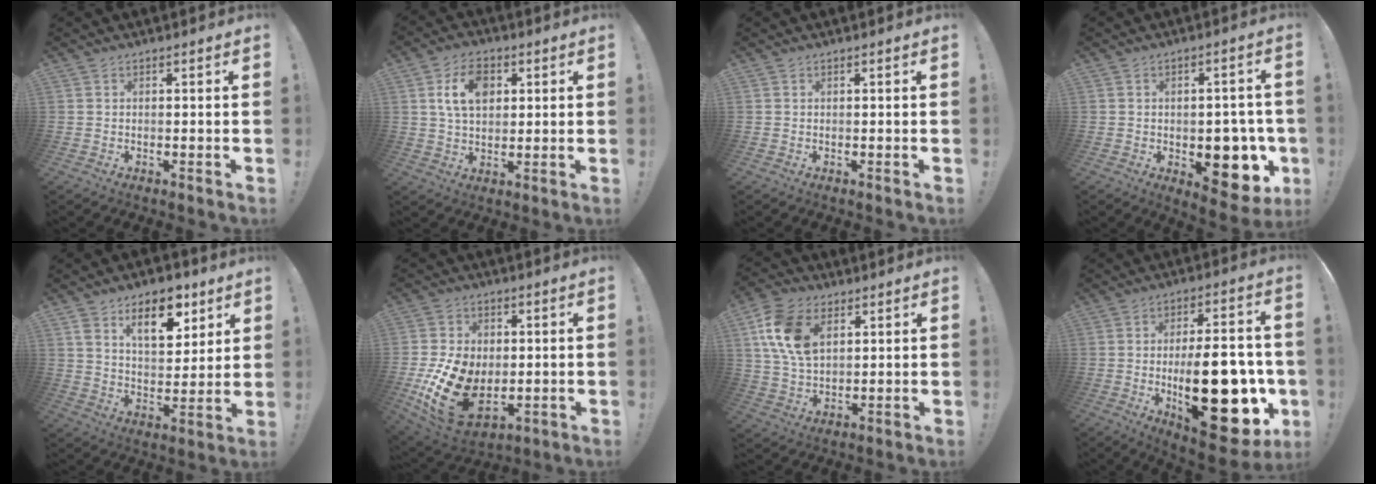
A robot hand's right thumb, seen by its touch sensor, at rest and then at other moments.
{"total": 10.8, "force": [3.4, 7.1, 7.4], "torque": [-0.125, 0.005, 0.062]}
{"total": 0.0}
{"total": 13.1, "force": [-4.2, 8.2, 9.2], "torque": [-0.076, 0.020, -0.056]}
{"total": 13.8, "force": [7.8, 7.2, 8.8], "torque": [-0.123, -0.031, 0.135]}
{"total": 18.9, "force": [-4.1, 13.6, 12.5], "torque": [-0.229, 0.019, -0.059]}
{"total": 14.5, "force": [5.4, 9.5, 9.6], "torque": [-0.188, -0.003, 0.104]}
{"total": 27.7, "force": [-5.2, 11.9, 24.5], "torque": [-0.371, 0.021, -0.066]}